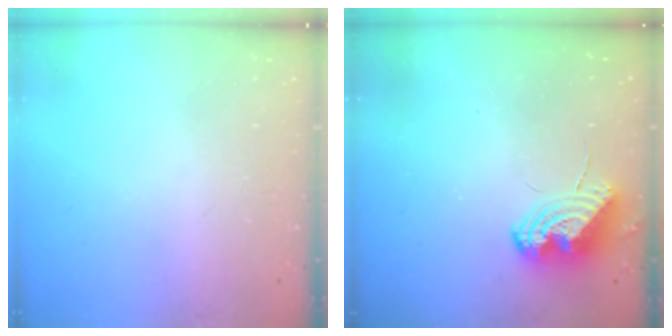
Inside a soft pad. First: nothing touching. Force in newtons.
{"total": 8.8, "press": 8.7, "slide": 1.1}